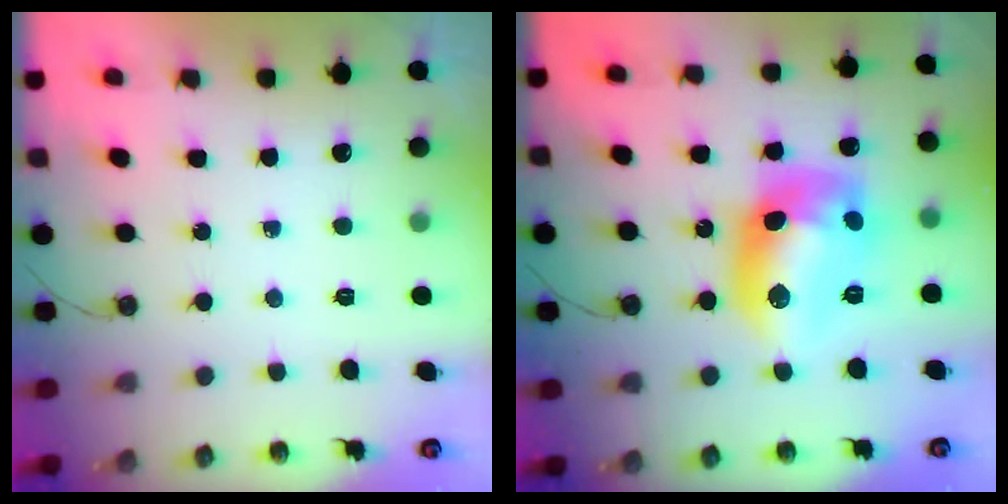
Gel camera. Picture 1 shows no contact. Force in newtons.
{"total": 16.3, "press": 16.3, "slide": 1.1}